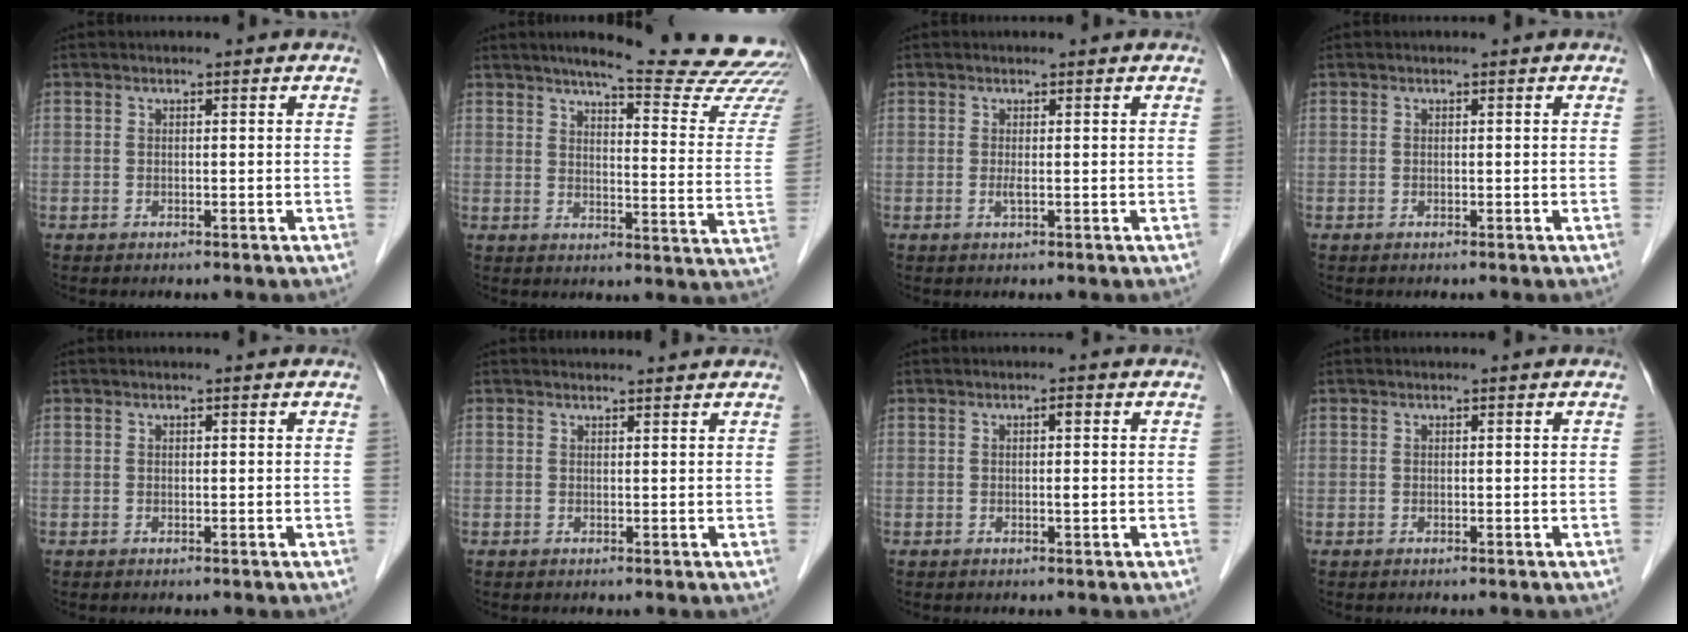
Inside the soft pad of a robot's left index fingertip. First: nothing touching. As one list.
[{"total": 20.7, "force": [19.0, -0.2, 8.2], "torque": [-0.105, -0.100, 0.218]}, {"total": 0.9, "force": [0.0, 0.0, 0.9], "torque": [-0.022, -0.002, -0.001]}, {"total": 0.0}, {"total": 0.0}, {"total": 2.7, "force": [2.5, 0.8, 0.2], "torque": [-0.003, 0.021, 0.028]}, {"total": 1.4, "force": [0.1, 0.3, 1.4], "torque": [-0.021, 0.004, 0.001]}, {"total": 0.0}]